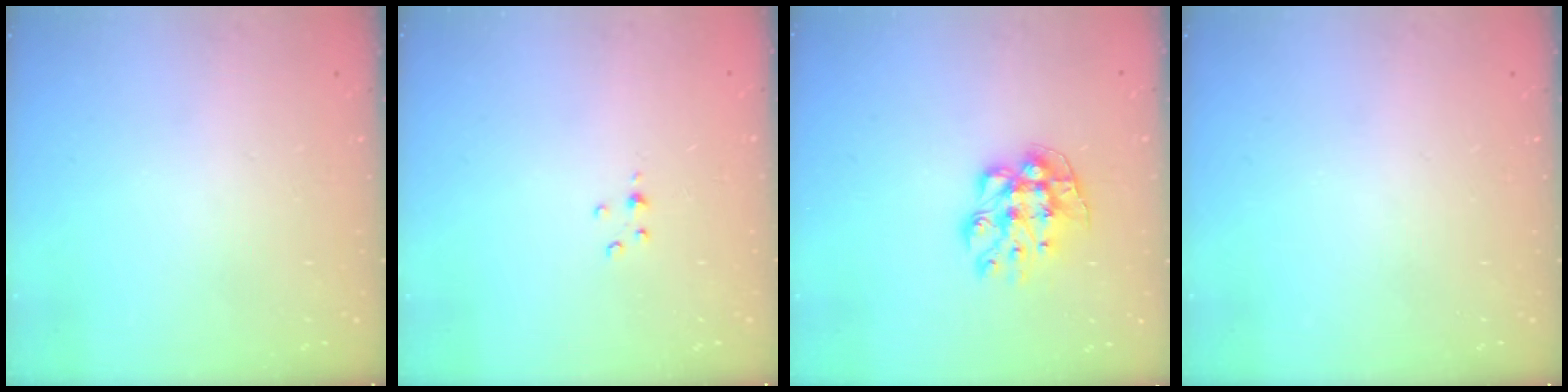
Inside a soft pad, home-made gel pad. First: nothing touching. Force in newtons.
{"total": 2.2, "press": 2.2, "slide": 0.4}
{"total": 9.4, "press": 9.4, "slide": 0.5}
{"total": 0.0}